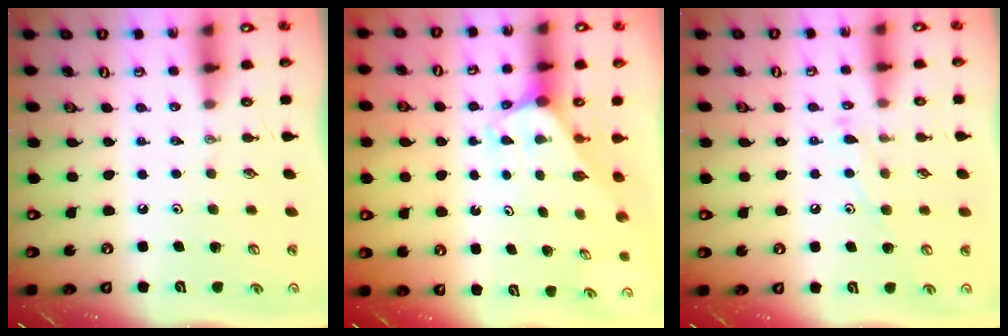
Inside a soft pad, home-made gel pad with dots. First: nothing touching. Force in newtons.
{"total": 2.0, "press": 2.0, "slide": 0.1}
{"total": 7.9, "press": 7.9, "slide": 0.6}